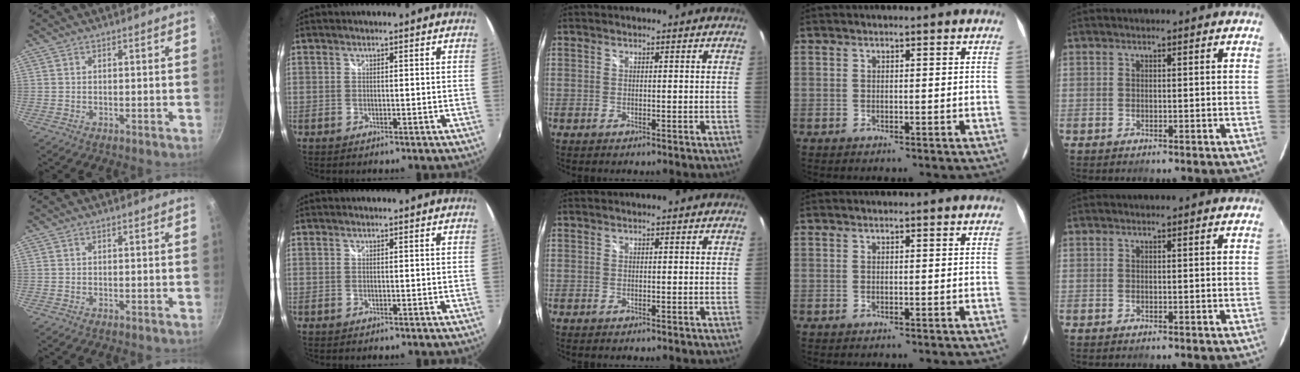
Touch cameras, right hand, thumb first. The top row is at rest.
{}